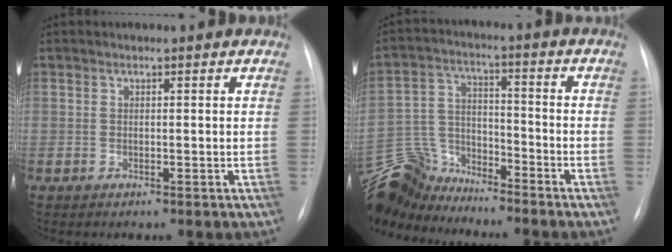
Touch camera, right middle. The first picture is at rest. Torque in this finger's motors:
{"motor_torque": [0.34, -0.80, -0.03, -0.05]}